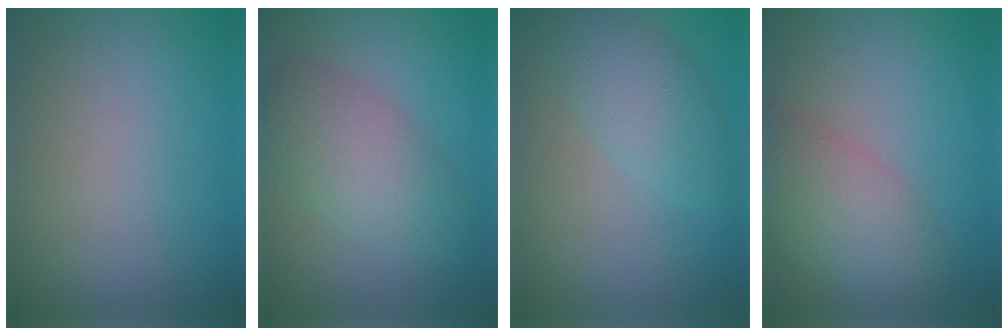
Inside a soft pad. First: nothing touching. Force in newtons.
{"total": 5.3, "press": 5.3, "slide": 0.3}
{"total": 3.8, "press": 3.8, "slide": 0.2}
{"total": 5.3, "press": 5.3, "slide": 0.3}